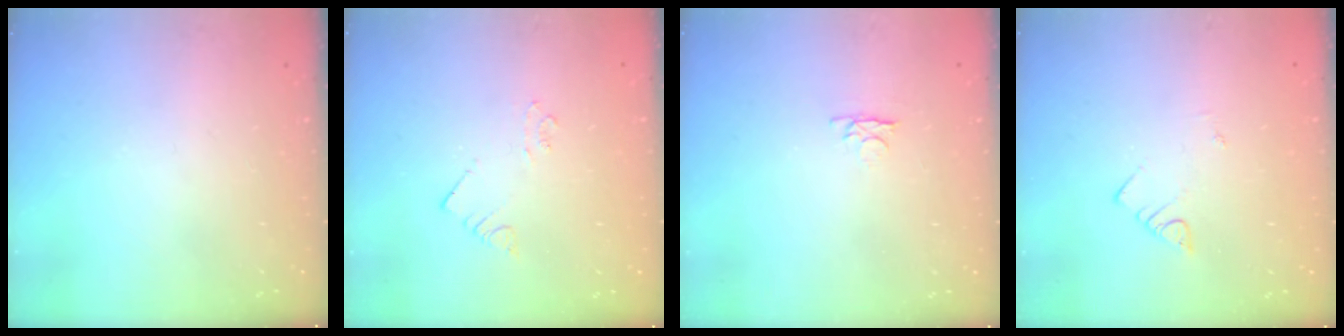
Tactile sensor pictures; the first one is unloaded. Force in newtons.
{"total": 2.2, "press": 2.2, "slide": 0.1}
{"total": 4.1, "press": 4.0, "slide": 0.5}
{"total": 2.2, "press": 2.2, "slide": 0.3}